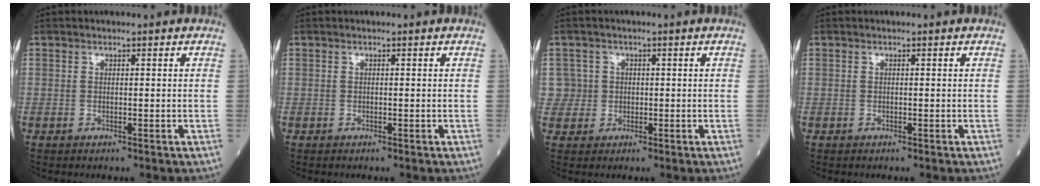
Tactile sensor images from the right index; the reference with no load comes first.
{"total": 0.0}
{"total": 4.6, "force": [0.4, 4.6, 0.0], "torque": [0.001, 0.020, 0.014]}
{"total": 0.0}